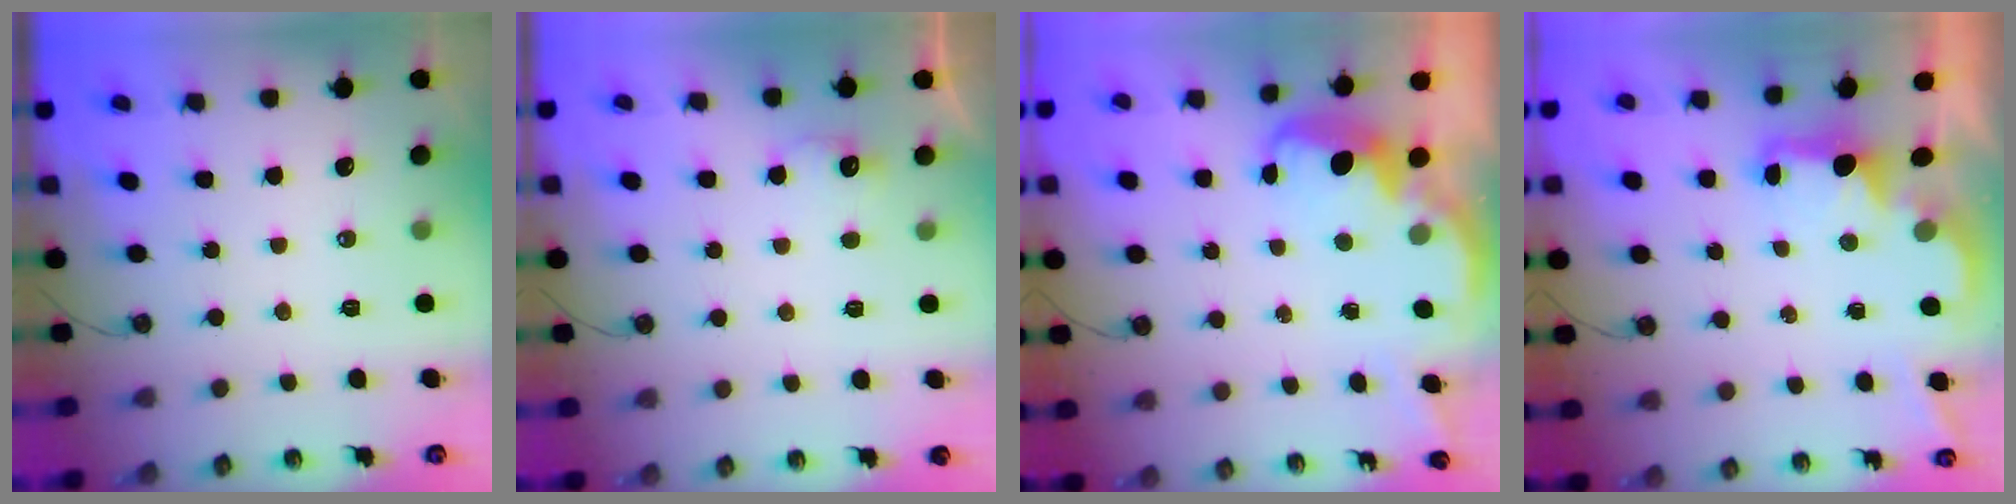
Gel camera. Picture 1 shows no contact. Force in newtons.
{"total": 5.2, "press": 5.0, "slide": 1.2}
{"total": 3.1, "press": 3.1, "slide": 0.5}
{"total": 2.1, "press": 1.9, "slide": 0.8}